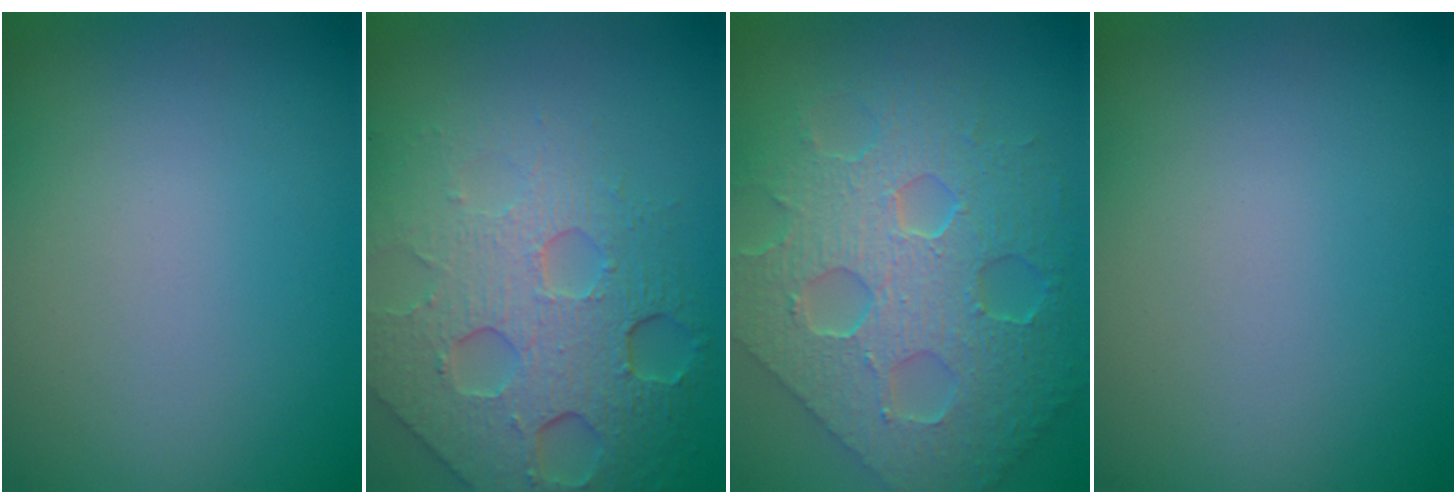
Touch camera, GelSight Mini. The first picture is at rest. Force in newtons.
{"total": 8.1, "press": 5.4, "slide": 6.1}
{"total": 8.9, "press": 6.4, "slide": 6.2}
{"total": 0.0}